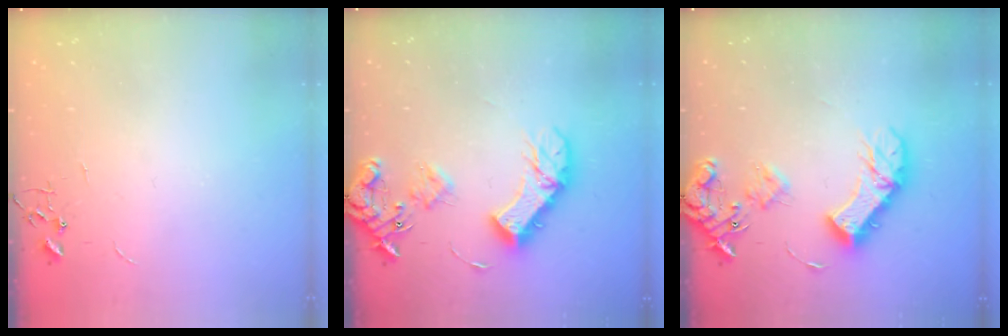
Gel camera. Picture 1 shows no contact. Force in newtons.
{"total": 15.8, "press": 15.7, "slide": 1.8}
{"total": 15.8, "press": 15.7, "slide": 1.8}